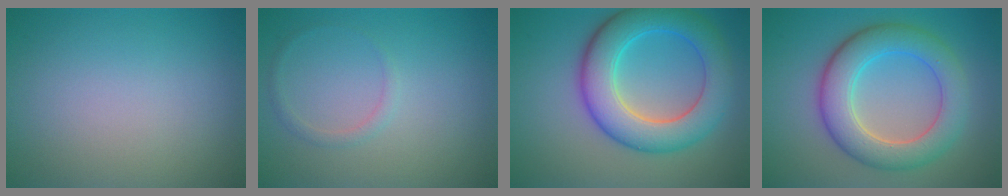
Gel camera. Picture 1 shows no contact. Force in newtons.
{"total": 0.9, "press": 0.9, "slide": 0.1}
{"total": 8.1, "press": 8.1, "slide": 0.2}
{"total": 6.8, "press": 6.8, "slide": 0.5}